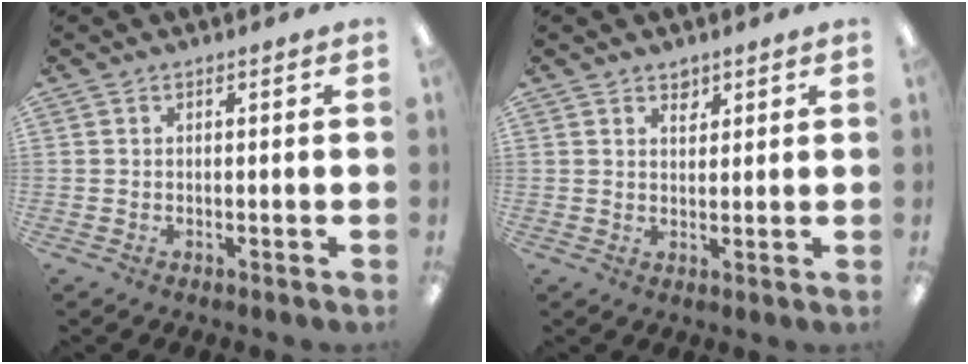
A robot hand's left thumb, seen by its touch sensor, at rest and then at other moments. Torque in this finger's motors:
{"motor_torque": [-0.07, -0.02, -0.16, -0.04, -0.01]}